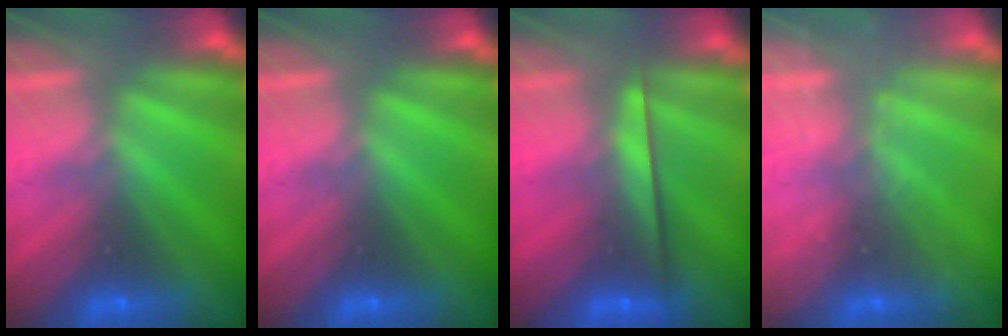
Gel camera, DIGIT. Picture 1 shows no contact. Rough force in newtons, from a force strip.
{"total": 0.0}
{"total": 2.3}
{"total": 1.8}